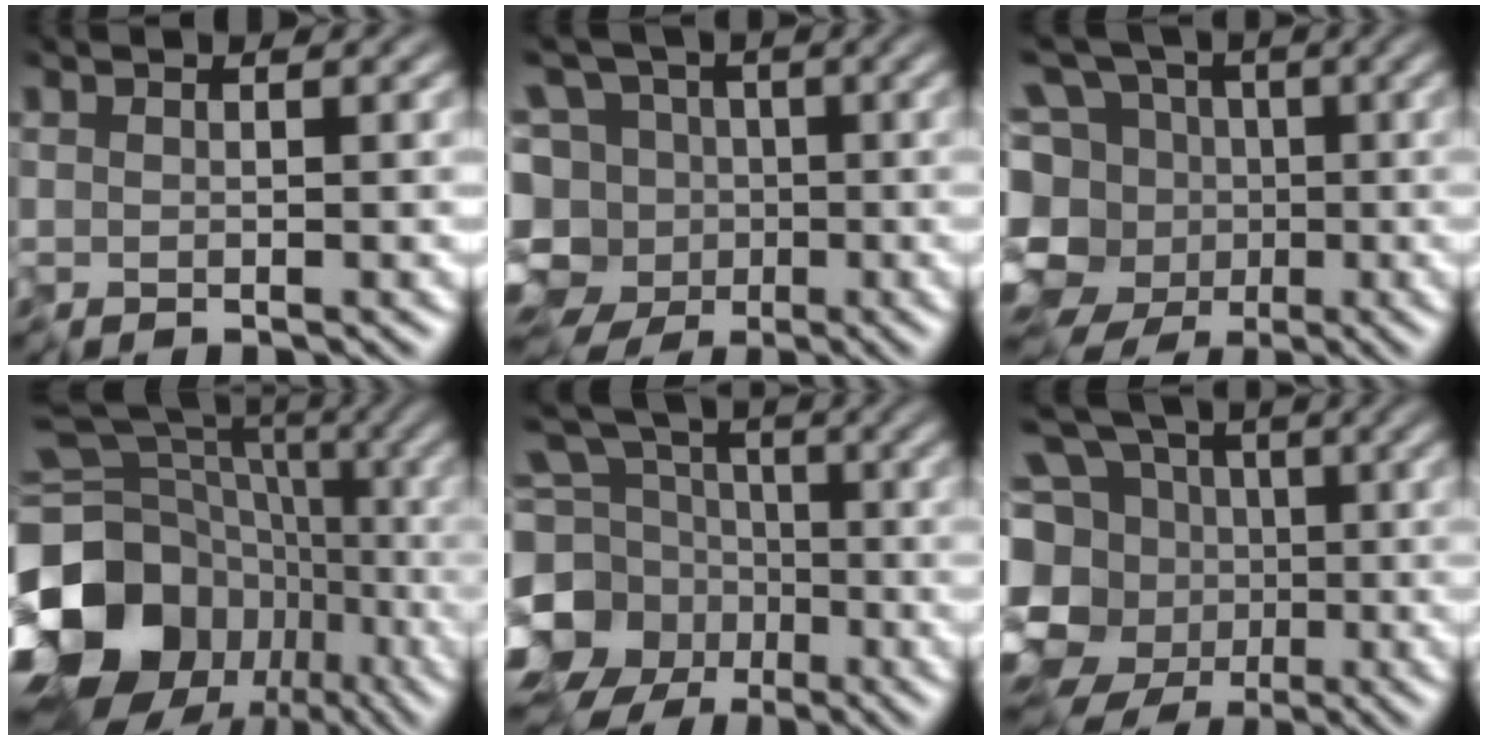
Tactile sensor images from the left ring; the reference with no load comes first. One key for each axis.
{"total": 10.4, "fx": -4.4, "fy": 8.3, "fz": 4.4, "tx": -0.059, "ty": 0.018, "tz": -0.091}
{"total": 9.8, "fx": -3.4, "fy": 7.8, "fz": 4.8, "tx": -0.082, "ty": 0.003, "tz": -0.052}
{"total": 20.3, "fx": -6.3, "fy": 17.1, "fz": 9.1, "tx": -0.173, "ty": -0.014, "tz": -0.119}
{"total": 9.8, "fx": -2.7, "fy": 8.4, "fz": 4.3, "tx": -0.111, "ty": -0.027, "tz": -0.048}
{"total": 10.9, "fx": -3.2, "fy": 9.0, "fz": 5.2, "tx": -0.108, "ty": -0.003, "tz": -0.051}